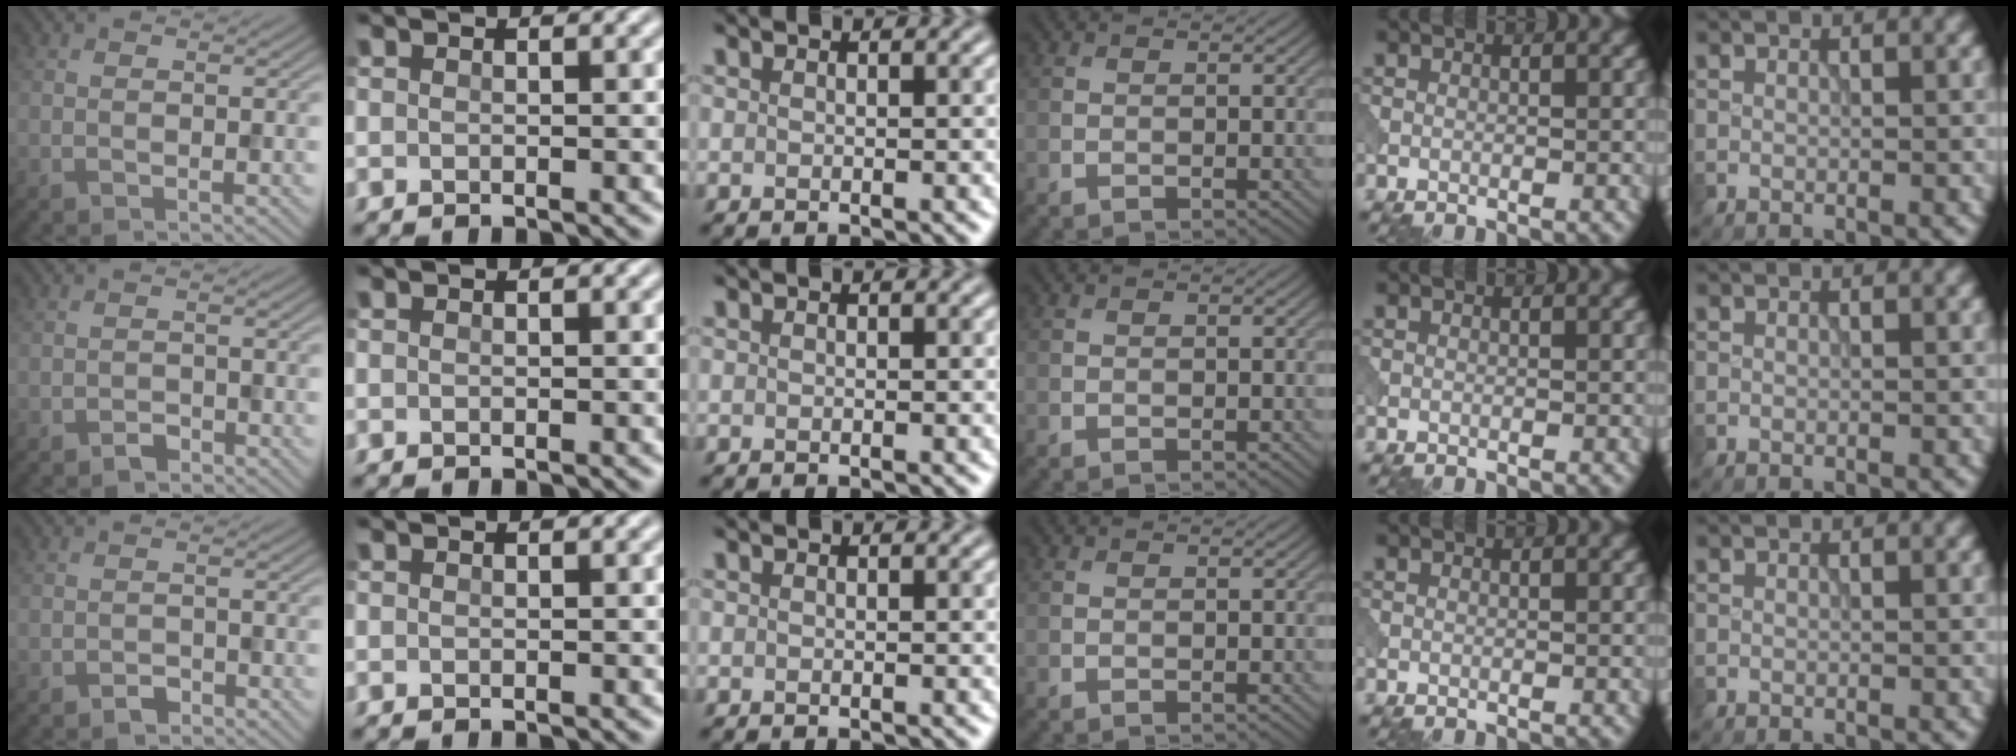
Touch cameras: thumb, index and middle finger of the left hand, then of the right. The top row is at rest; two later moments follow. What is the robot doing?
{"motion": "open", "object": "sandwich press"}